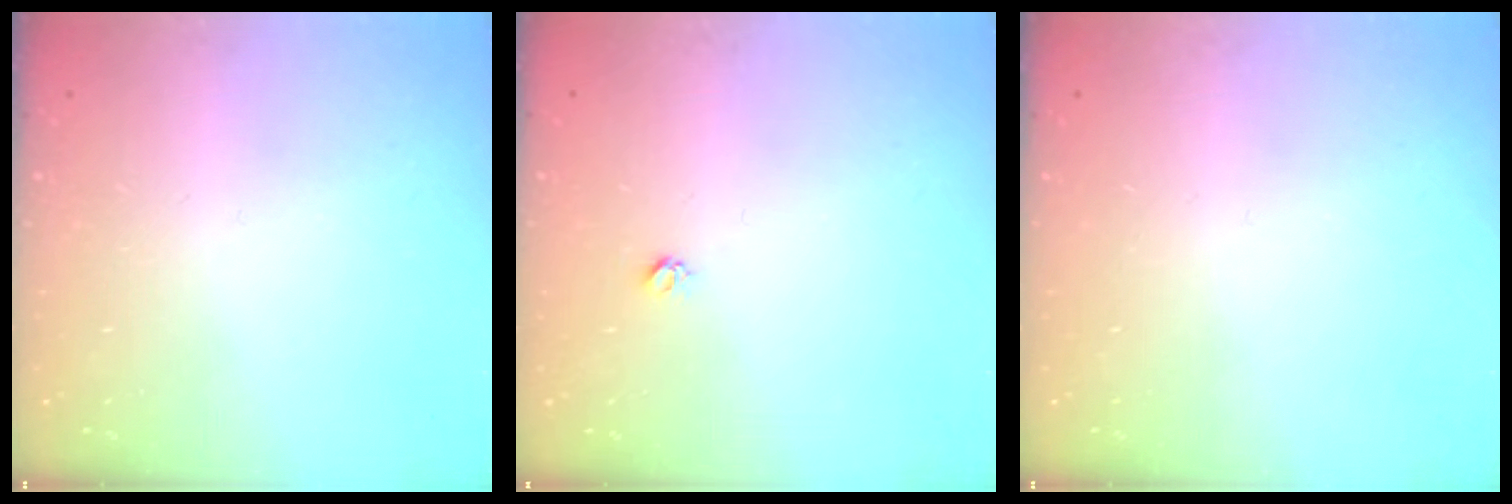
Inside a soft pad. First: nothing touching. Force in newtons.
{"total": 3.0, "press": 2.9, "slide": 0.4}
{"total": 0.0}